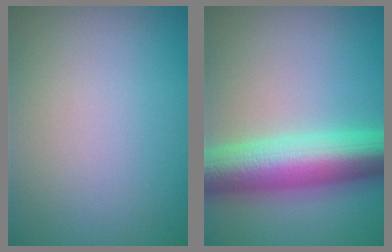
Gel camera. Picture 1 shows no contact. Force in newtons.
{"total": 9.8, "press": 9.8, "slide": 0.1}